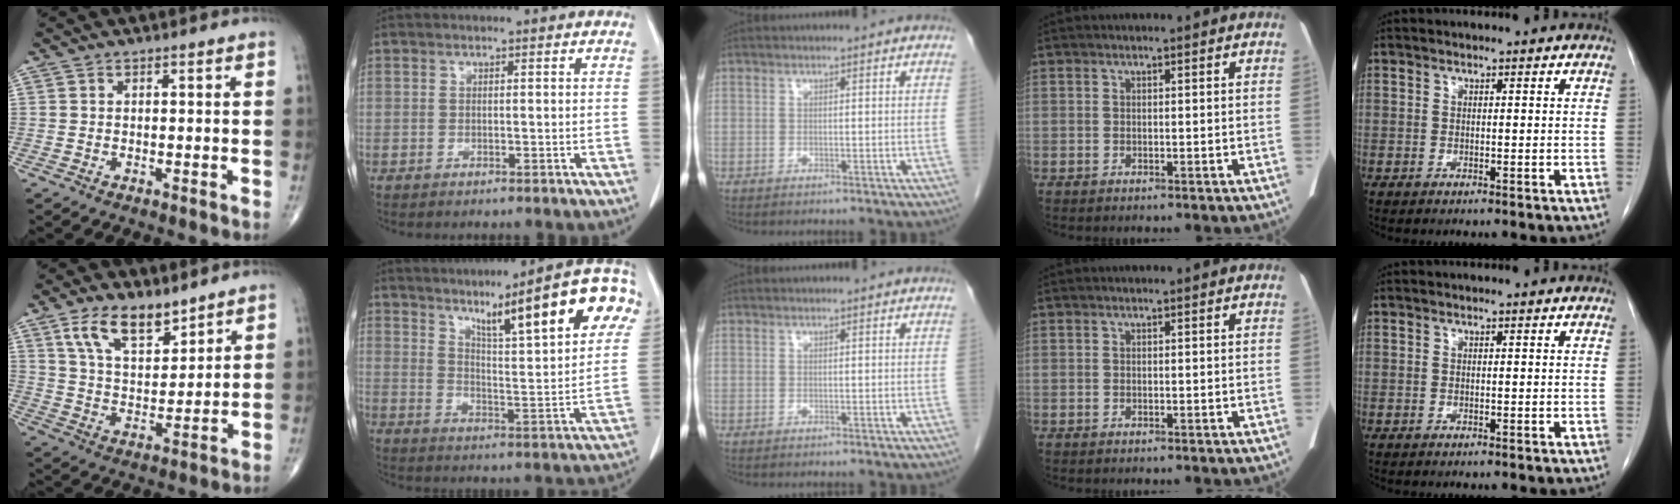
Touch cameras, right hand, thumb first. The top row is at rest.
{"thumb": {"total": 11.2, "force": [7.3, 5.4, 6.6], "torque": [-0.099, -0.043, 0.142]}, "index": {"total": 19.9, "force": [10.6, 2.1, 16.7], "torque": [-0.230, 0.010, 0.144]}}